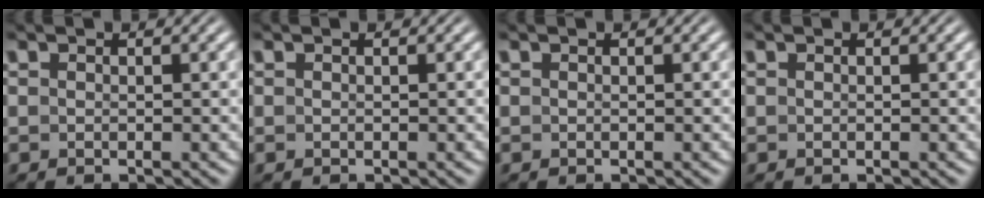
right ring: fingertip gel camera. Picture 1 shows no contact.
{"total": 0.0}
{"total": 0.0}
{"total": 0.0}